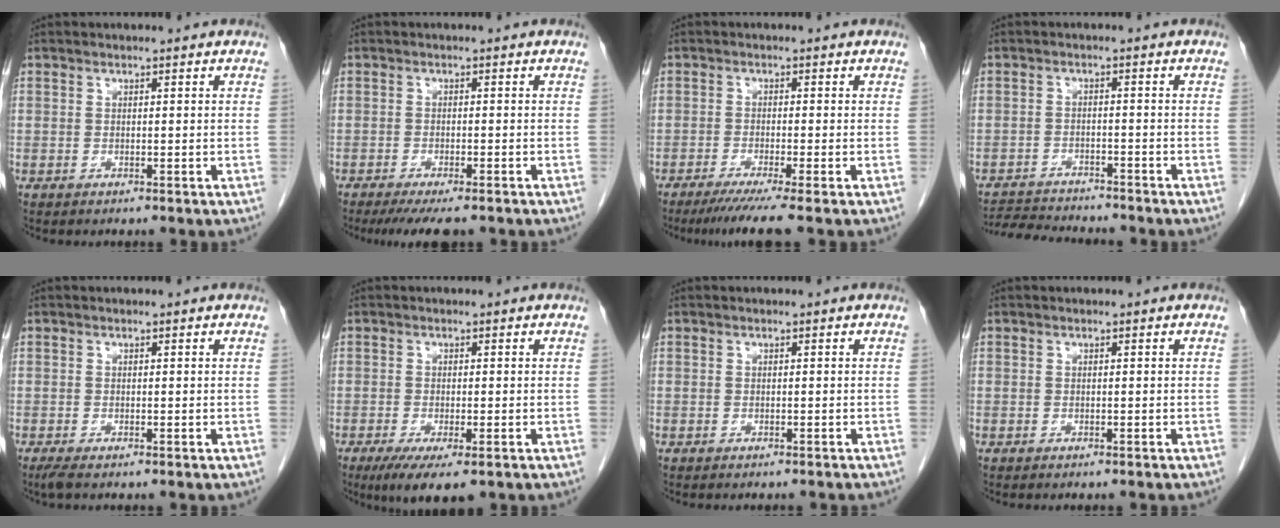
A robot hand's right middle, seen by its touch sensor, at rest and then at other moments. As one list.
[{"total": 7.5, "force": [-6.1, 1.3, 4.1], "torque": [-0.052, -0.012, -0.092]}, {"total": 6.0, "force": [-4.6, -1.4, 3.5], "torque": [-0.046, -0.018, -0.078]}, {"total": 7.6, "force": [-7.4, 0.4, 1.5], "torque": [-0.025, -0.006, -0.122]}, {"total": 1.2, "force": [-0.9, 0.1, 0.8], "torque": [-0.023, -0.006, -0.018]}, {"total": 6.3, "force": [-3.9, 1.4, 4.8], "torque": [-0.074, -0.019, -0.061]}, {"total": 2.3, "force": [-2.2, 0.2, 0.7], "torque": [-0.015, -0.006, -0.027]}, {"total": 1.0, "force": [-1.0, 0.0, 0.4], "torque": [-0.007, 0.000, -0.013]}]